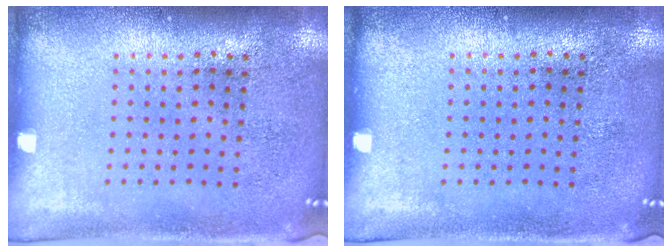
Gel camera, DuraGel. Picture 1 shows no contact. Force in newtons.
{"total": 0.0}